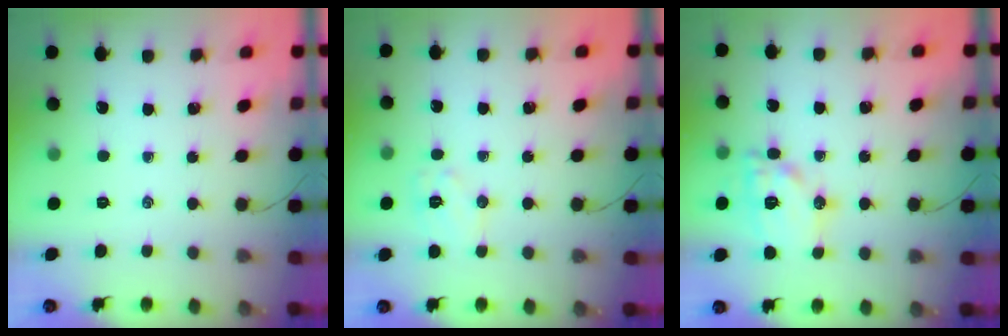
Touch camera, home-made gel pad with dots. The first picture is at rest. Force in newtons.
{"total": 6.3, "press": 6.2, "slide": 0.9}
{"total": 13.6, "press": 13.6, "slide": 1.0}